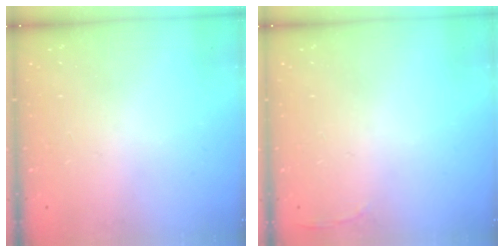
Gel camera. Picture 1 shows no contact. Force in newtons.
{"total": 2.8, "press": 2.6, "slide": 0.9}